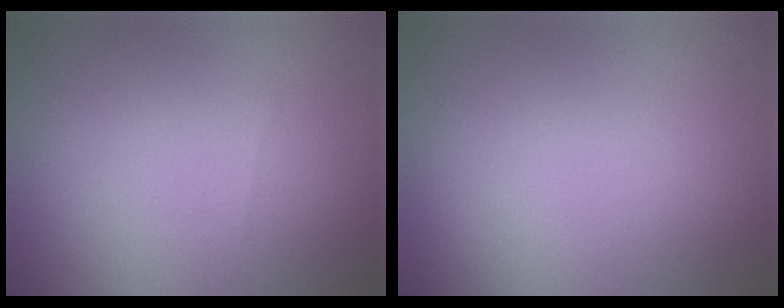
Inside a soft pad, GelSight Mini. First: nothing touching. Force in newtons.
{"total": 0.0}